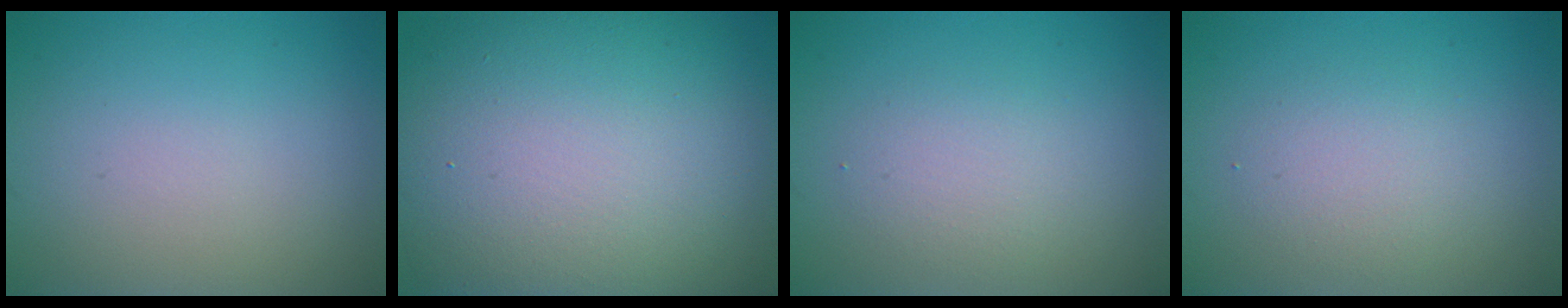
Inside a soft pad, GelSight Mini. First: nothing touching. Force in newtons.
{"total": 17.7, "press": 17.7, "slide": 1.2}
{"total": 2.2, "press": 2.2, "slide": 0.1}
{"total": 2.4, "press": 2.4, "slide": 0.2}